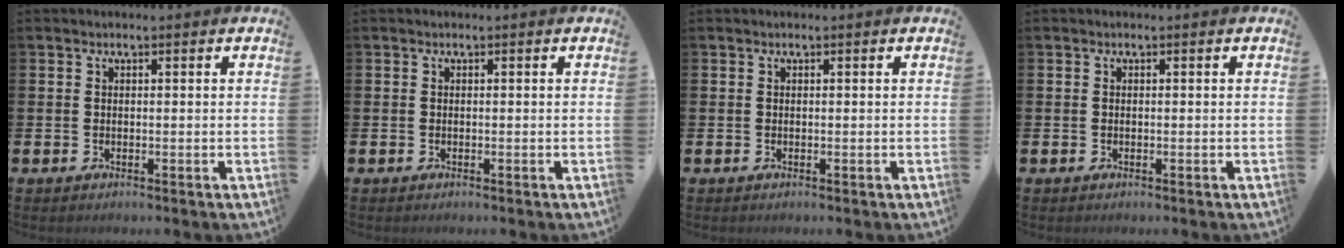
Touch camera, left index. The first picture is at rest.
{"total": 0.0}
{"total": 0.0}
{"total": 0.0}